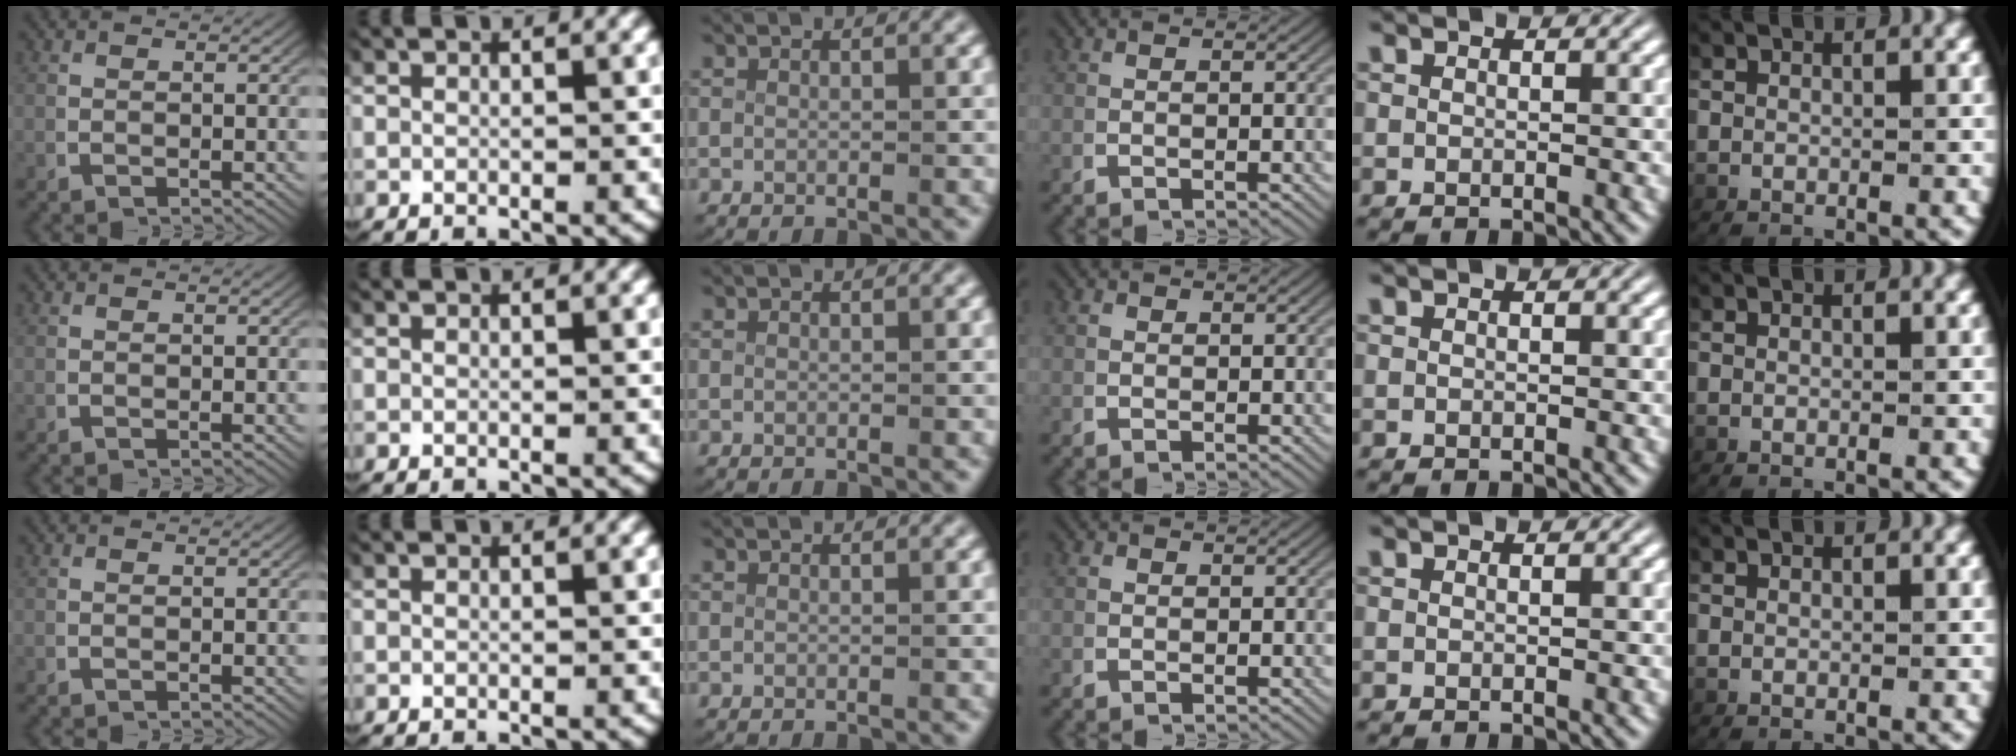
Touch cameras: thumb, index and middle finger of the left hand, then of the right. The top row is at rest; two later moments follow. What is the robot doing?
{"motion": "lift_and_place", "object": "paper towel"}